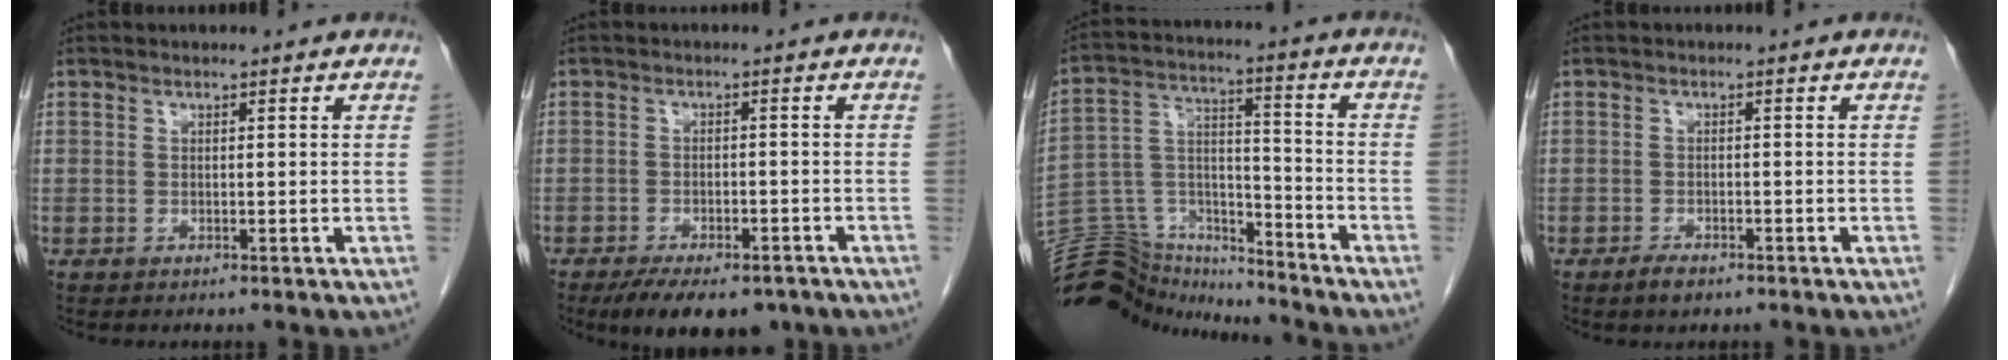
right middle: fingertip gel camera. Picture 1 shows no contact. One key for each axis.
{"total": 10.6, "fx": -7.9, "fy": 4.3, "fz": 5.6, "tx": -0.076, "ty": -0.004, "tz": -0.114}
{"total": 14.5, "fx": -14.2, "fy": 3.1, "fz": 1.2, "tx": -0.038, "ty": 0.057, "tz": -0.249}
{"total": 2.1, "fx": -1.6, "fy": 0.9, "fz": 1.2, "tx": -0.023, "ty": -0.001, "tz": -0.022}